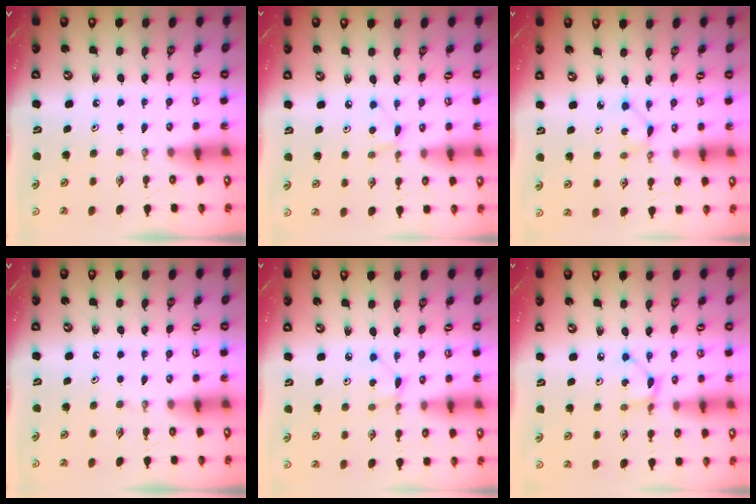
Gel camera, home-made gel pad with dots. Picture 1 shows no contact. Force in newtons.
{"total": 4.1, "press": 4.0, "slide": 0.7}
{"total": 1.3, "press": 1.3, "slide": 0.2}
{"total": 0.0}
{"total": 1.2, "press": 1.2, "slide": 0.1}
{"total": 3.0, "press": 3.0, "slide": 0.1}